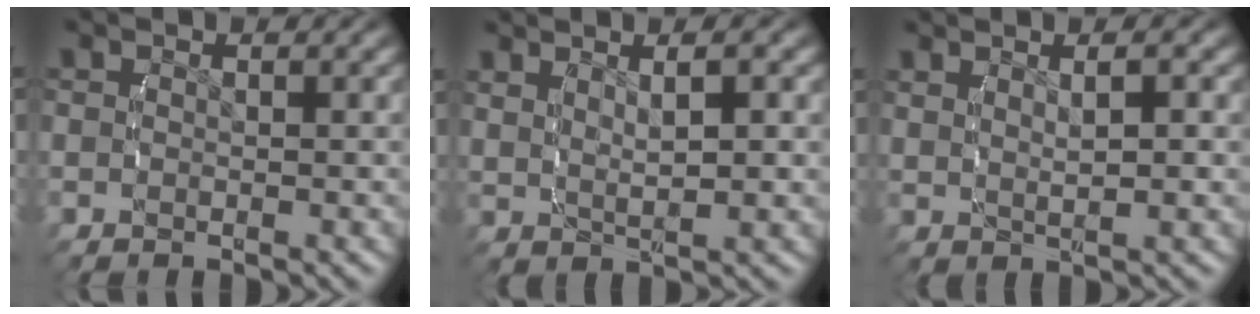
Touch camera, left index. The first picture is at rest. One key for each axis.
{"total": 4.7, "fx": 2.4, "fy": 1.6, "fz": 3.7, "tx": -0.052, "ty": 0.013, "tz": 0.043}
{"total": 3.3, "fx": 1.8, "fy": 0.6, "fz": 2.7, "tx": -0.035, "ty": 0.009, "tz": 0.036}